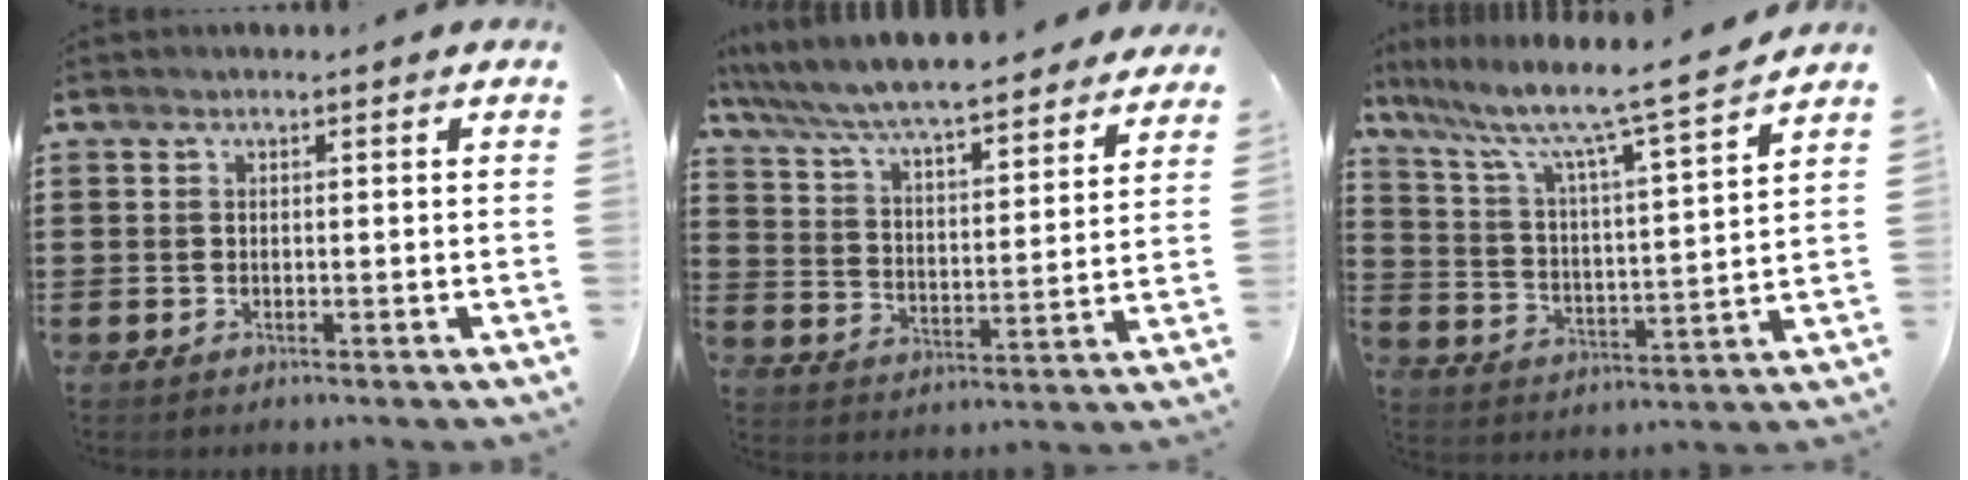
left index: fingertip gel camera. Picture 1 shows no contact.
{"total": 6.8, "force": [6.4, 0.2, 2.3], "torque": [-0.073, -0.044, 0.107]}
{"total": 8.0, "force": [6.7, 0.0, 4.4], "torque": [-0.108, -0.057, 0.099]}